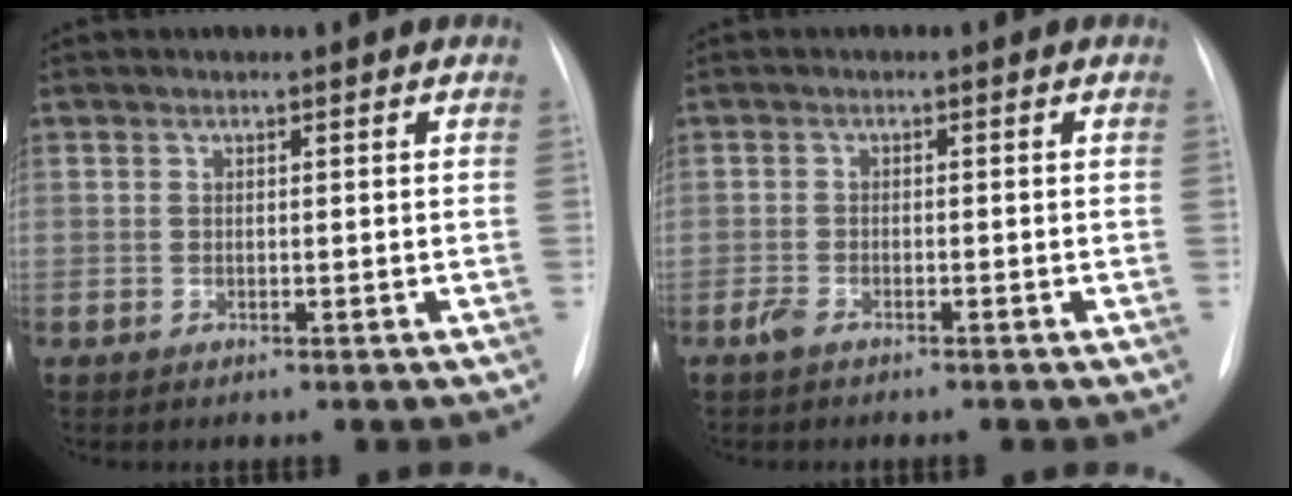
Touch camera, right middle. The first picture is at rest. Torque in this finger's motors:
{"motor_torque": [-0.31, 0.06, 0.05, 0.00]}